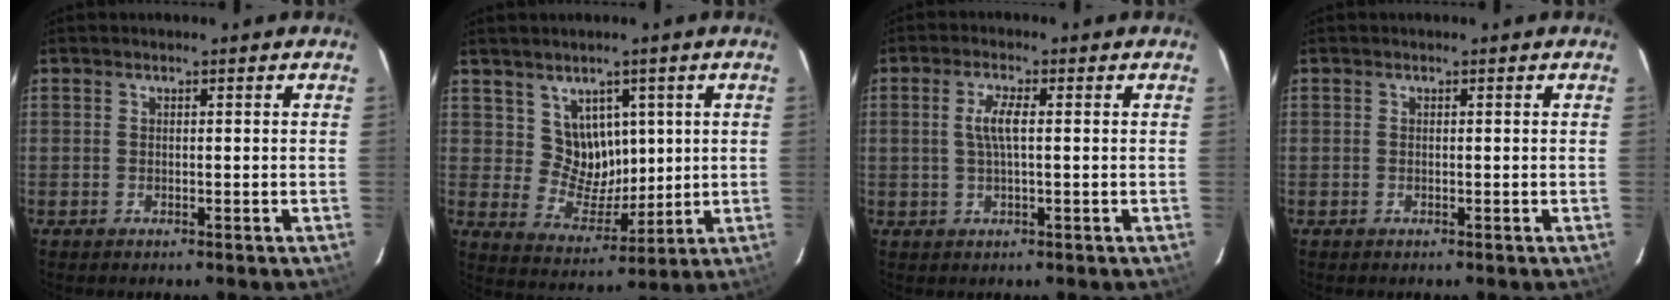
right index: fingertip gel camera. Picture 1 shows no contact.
{"total": 7.7, "force": [3.0, 6.5, 2.7], "torque": [-0.044, 0.001, 0.068]}
{"total": 4.0, "force": [0.3, 0.8, 3.9], "torque": [-0.077, 0.003, 0.008]}
{"total": 0.0}